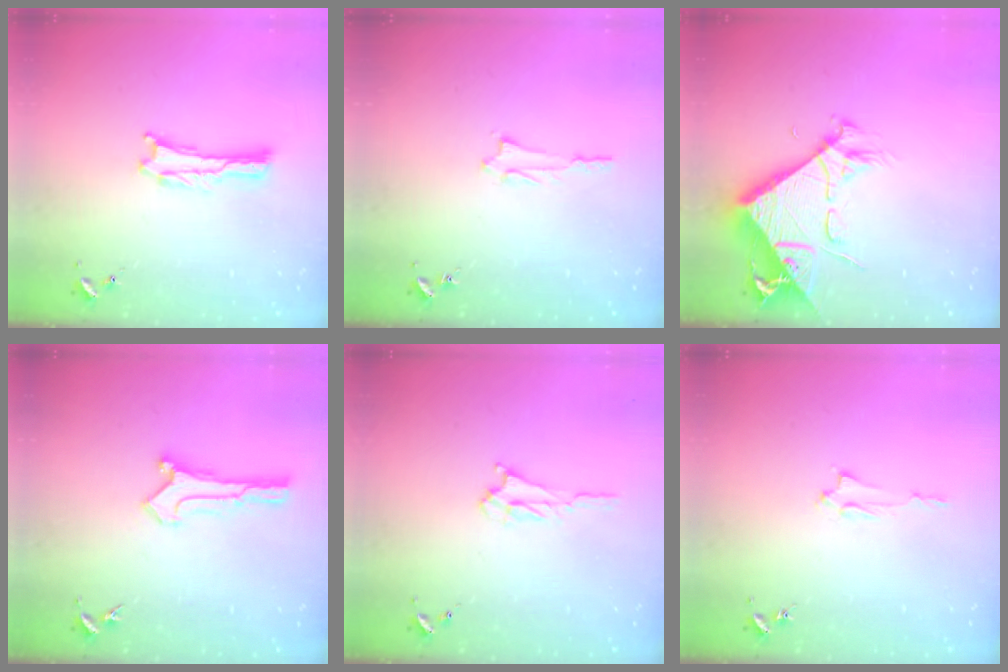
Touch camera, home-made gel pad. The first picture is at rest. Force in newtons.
{"total": 1.4, "press": 1.4, "slide": 0.2}
{"total": 6.8, "press": 6.8, "slide": 0.9}
{"total": 0.0}
{"total": 2.5, "press": 2.5, "slide": 0.3}
{"total": 1.3, "press": 1.3, "slide": 0.2}